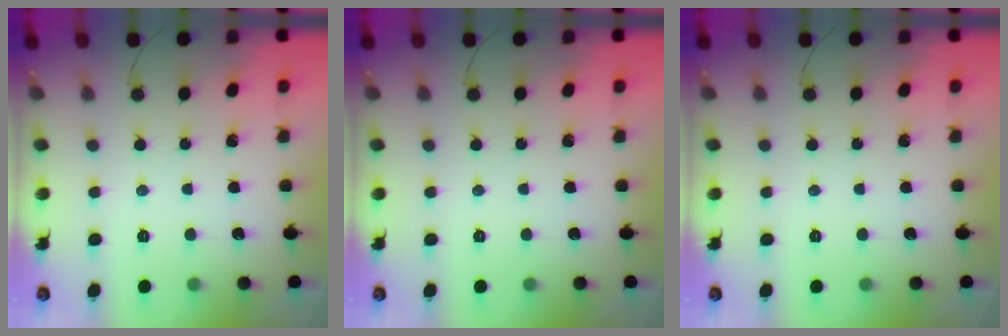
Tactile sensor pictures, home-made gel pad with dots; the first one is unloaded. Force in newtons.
{"total": 0.0}
{"total": 0.0}